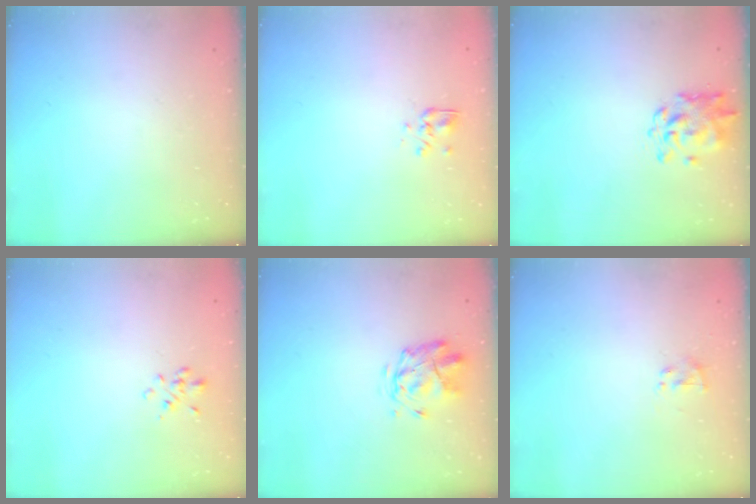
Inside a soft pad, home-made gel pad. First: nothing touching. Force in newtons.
{"total": 2.9, "press": 2.6, "slide": 1.3}
{"total": 1.2, "press": 1.2, "slide": 0.1}
{"total": 1.6, "press": 1.5, "slide": 0.6}
{"total": 2.9, "press": 2.5, "slide": 1.4}
{"total": 1.4, "press": 1.2, "slide": 0.6}